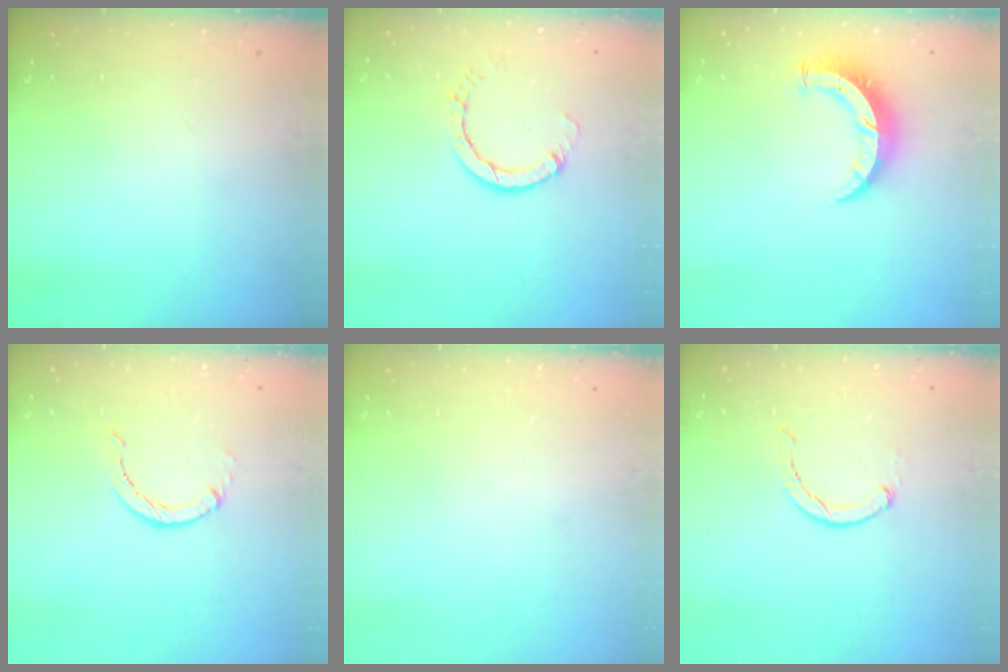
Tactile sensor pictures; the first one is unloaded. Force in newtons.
{"total": 4.5, "press": 4.5, "slide": 0.3}
{"total": 8.0, "press": 7.9, "slide": 1.0}
{"total": 0.0}
{"total": 0.0}
{"total": 1.7, "press": 1.6, "slide": 0.3}